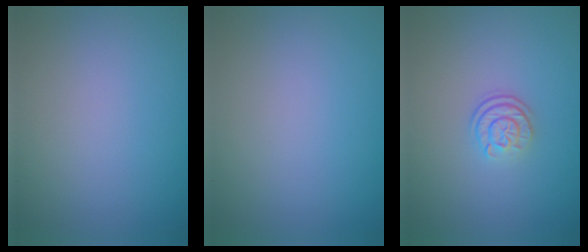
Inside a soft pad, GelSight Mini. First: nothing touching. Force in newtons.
{"total": 0.0}
{"total": 2.5, "press": 1.8, "slide": 1.6}